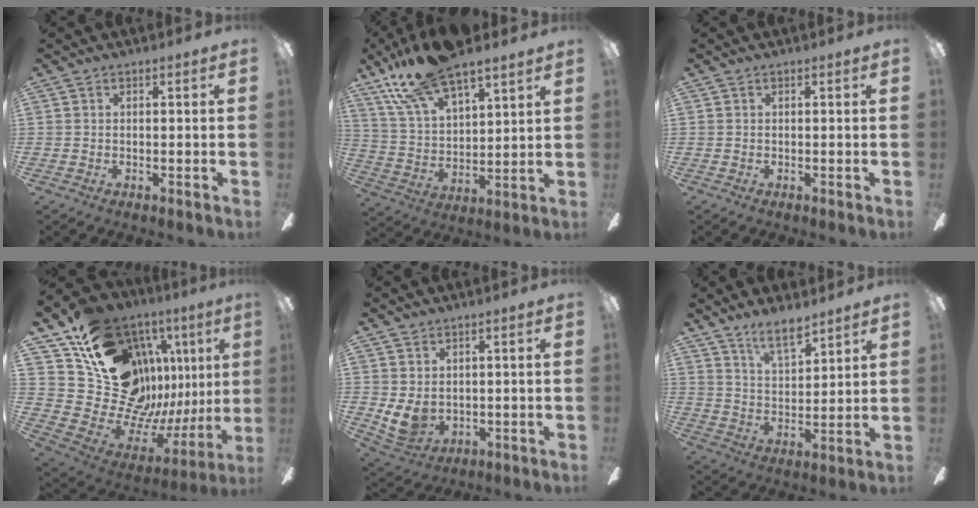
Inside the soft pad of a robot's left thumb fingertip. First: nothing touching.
{"total": 17.5, "force": [13.8, 5.6, 9.1], "torque": [-0.183, -0.068, 0.247]}
{"total": 0.0}
{"total": 18.8, "force": [10.3, 12.5, 9.5], "torque": [-0.150, -0.098, 0.228]}
{"total": 6.2, "force": [1.0, 4.9, 3.6], "torque": [-0.092, -0.012, 0.018]}
{"total": 9.2, "force": [7.5, 3.1, 4.3], "torque": [-0.069, -0.041, 0.133]}